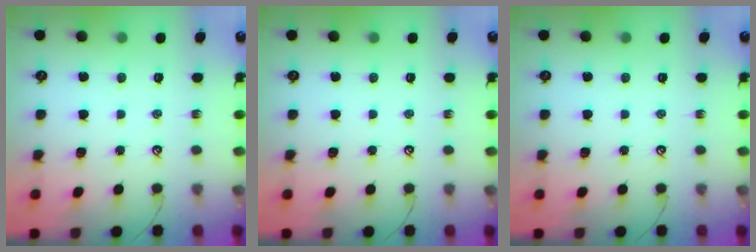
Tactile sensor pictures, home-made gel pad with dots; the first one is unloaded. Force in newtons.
{"total": 0.0}
{"total": 0.0}